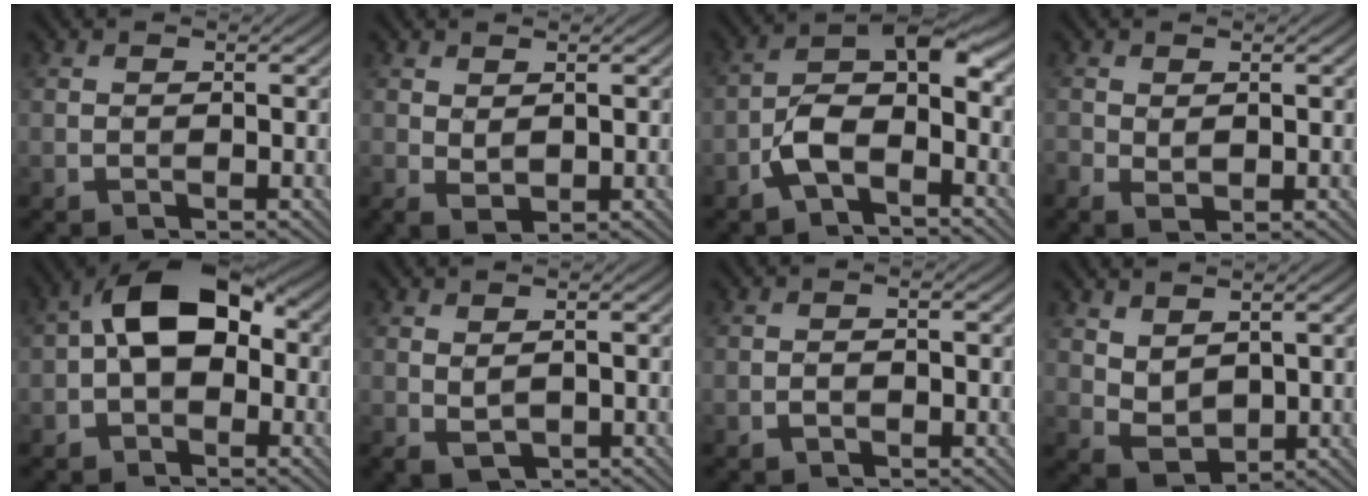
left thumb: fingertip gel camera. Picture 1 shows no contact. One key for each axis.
{"total": 1.6, "fx": 0.7, "fy": 0.8, "fz": 1.3, "tx": -0.029, "ty": -0.005, "tz": 0.018}
{"total": 6.7, "fx": -3.1, "fy": 2.9, "fz": 5.2, "tx": -0.096, "ty": 0.010, "tz": -0.068}
{"total": 1.8, "fx": -0.1, "fy": 1.0, "fz": 1.5, "tx": -0.039, "ty": -0.006, "tz": 0.002}
{"total": 9.9, "fx": 0.0, "fy": 6.2, "fz": 7.7, "tx": -0.133, "ty": 0.023, "tz": -0.018}
{"total": 1.5, "fx": 0.3, "fy": 0.7, "fz": 1.3, "tx": -0.030, "ty": -0.003, "tz": 0.012}
{"total": 1.1, "fx": -0.6, "fy": 0.4, "fz": 0.8, "tx": -0.016, "ty": 0.002, "tz": -0.013}
{"total": 3.9, "fx": 2.0, "fy": 2.2, "fz": 2.5, "tx": -0.064, "ty": -0.006, "tz": 0.048}